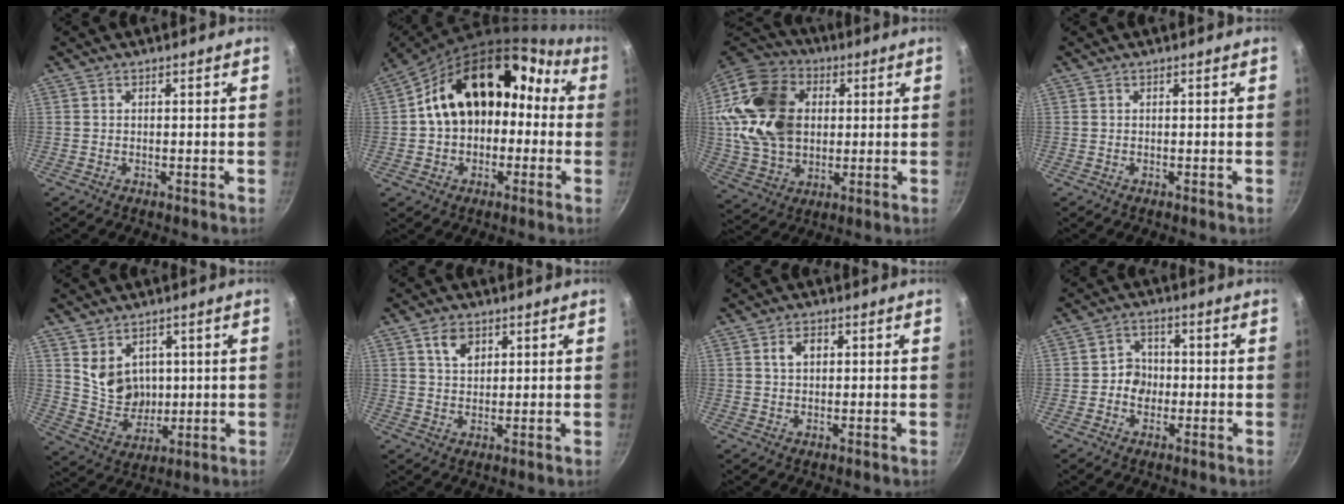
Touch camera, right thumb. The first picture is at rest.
{"total": 20.8, "force": [1.1, 15.3, 14.1], "torque": [-0.196, 0.073, 0.016]}
{"total": 22.0, "force": [3.3, 16.3, 14.4], "torque": [-0.255, 0.015, 0.062]}
{"total": 0.0}
{"total": 8.8, "force": [2.8, 7.1, 4.4], "torque": [-0.054, -0.029, 0.068]}
{"total": 4.8, "force": [2.4, 3.2, 2.7], "torque": [-0.031, -0.010, 0.044]}
{"total": 3.1, "force": [1.1, 2.1, 2.1], "torque": [-0.023, 0.001, 0.017]}
{"total": 4.8, "force": [-0.6, 4.3, 1.9], "torque": [0.003, 0.010, -0.017]}